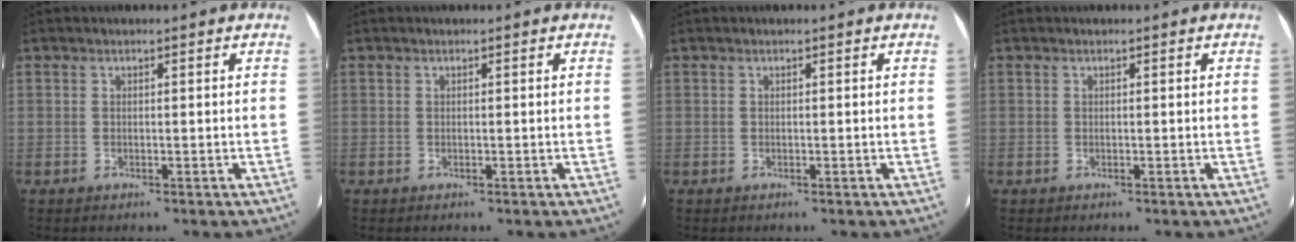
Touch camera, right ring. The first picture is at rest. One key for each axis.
{"total": 0.0}
{"total": 0.0}
{"total": 0.0}